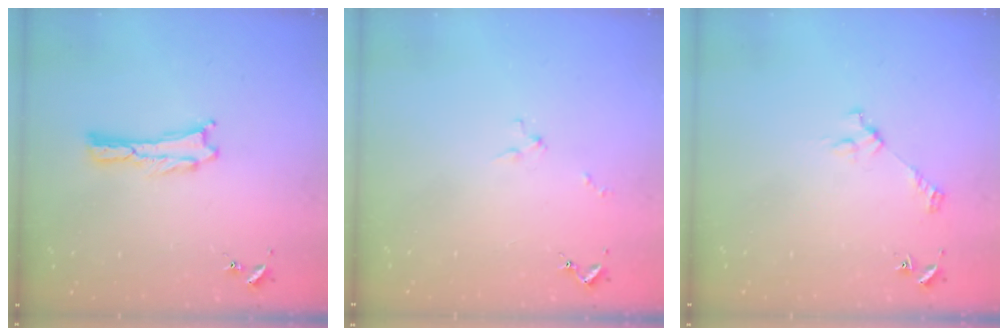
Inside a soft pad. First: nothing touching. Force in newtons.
{"total": 1.3, "press": 1.2, "slide": 0.1}
{"total": 3.1, "press": 3.1, "slide": 0.2}